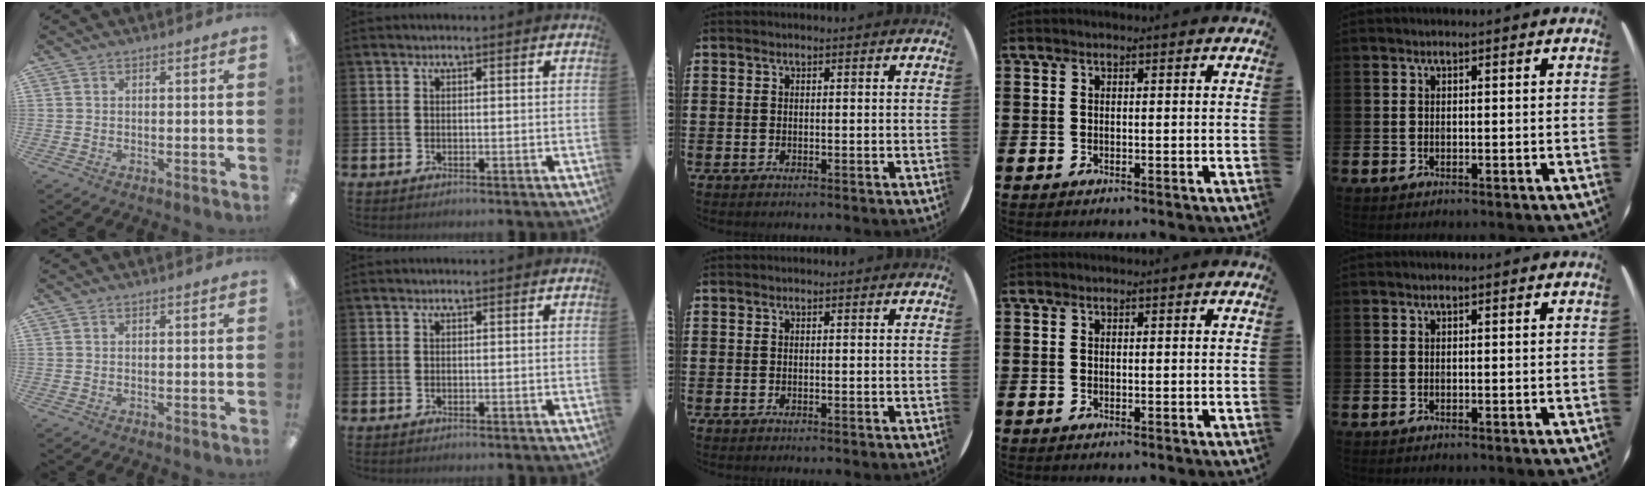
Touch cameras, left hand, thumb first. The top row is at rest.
{}